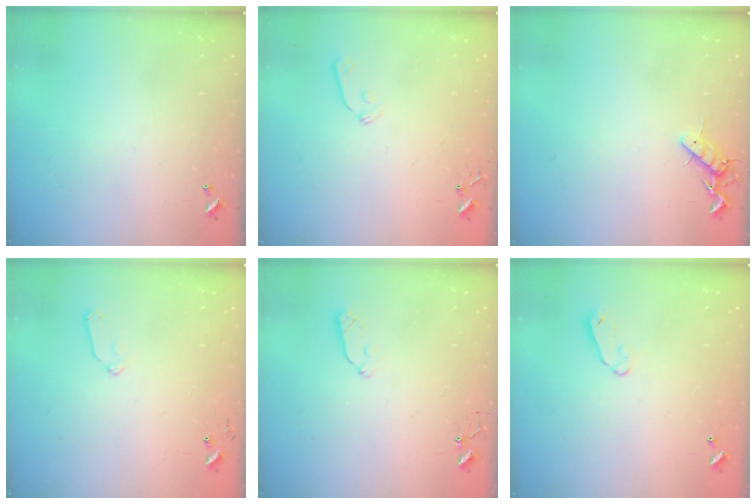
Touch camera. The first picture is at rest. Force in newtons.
{"total": 5.9, "press": 5.8, "slide": 0.6}
{"total": 8.0, "press": 7.9, "slide": 1.4}
{"total": 6.5, "press": 6.4, "slide": 1.0}
{"total": 3.8, "press": 3.8, "slide": 0.6}
{"total": 5.9, "press": 5.9, "slide": 0.6}